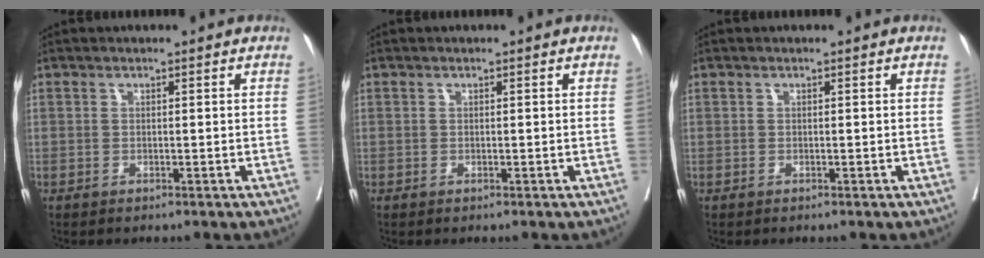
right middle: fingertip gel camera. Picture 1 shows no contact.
{"total": 0.0}
{"total": 0.0}